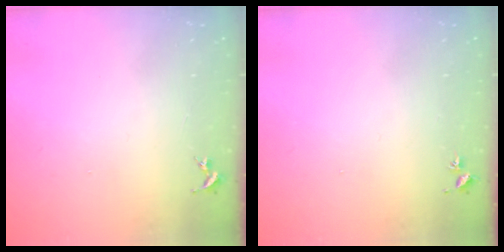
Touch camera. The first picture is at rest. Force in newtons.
{"total": 2.1, "press": 2.1, "slide": 0.2}